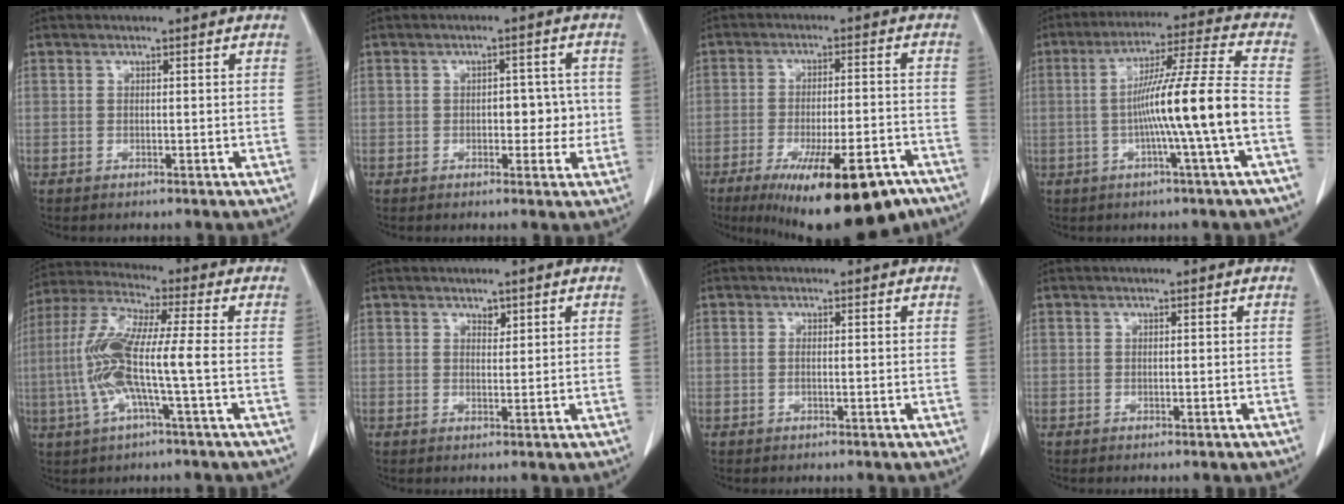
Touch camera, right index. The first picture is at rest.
{"total": 4.6, "force": [-0.3, 2.7, 3.7], "torque": [-0.037, 0.013, -0.002]}
{"total": 18.4, "force": [-12.7, 3.8, 12.7], "torque": [-0.150, -0.011, -0.187]}
{"total": 12.8, "force": [-2.5, -1.9, 12.4], "torque": [-0.214, 0.008, -0.047]}
{"total": 11.8, "force": [-1.8, 0.7, 11.6], "torque": [-0.253, 0.011, -0.043]}
{"total": 1.2, "force": [0.8, 0.7, 0.5], "torque": [-0.004, -0.005, 0.012]}
{"total": 0.6, "force": [-0.1, 0.1, 0.6], "torque": [-0.014, 0.000, -0.001]}
{"total": 0.0}